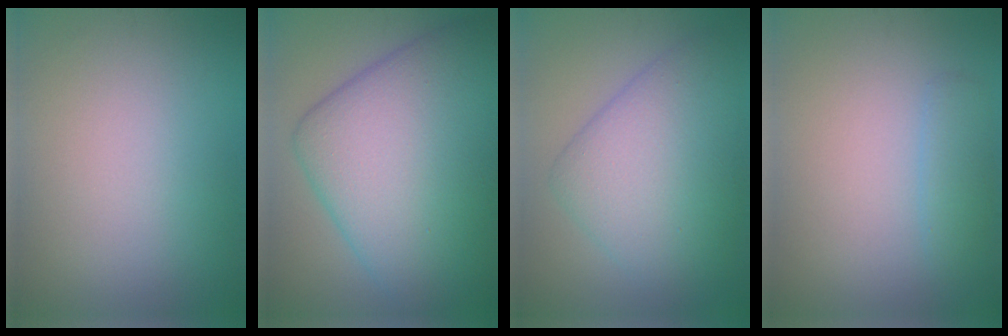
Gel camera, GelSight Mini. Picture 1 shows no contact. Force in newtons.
{"total": 14.0, "press": 14.0, "slide": 0.3}
{"total": 7.5, "press": 7.5, "slide": 0.1}
{"total": 1.5, "press": 1.5, "slide": 0.1}